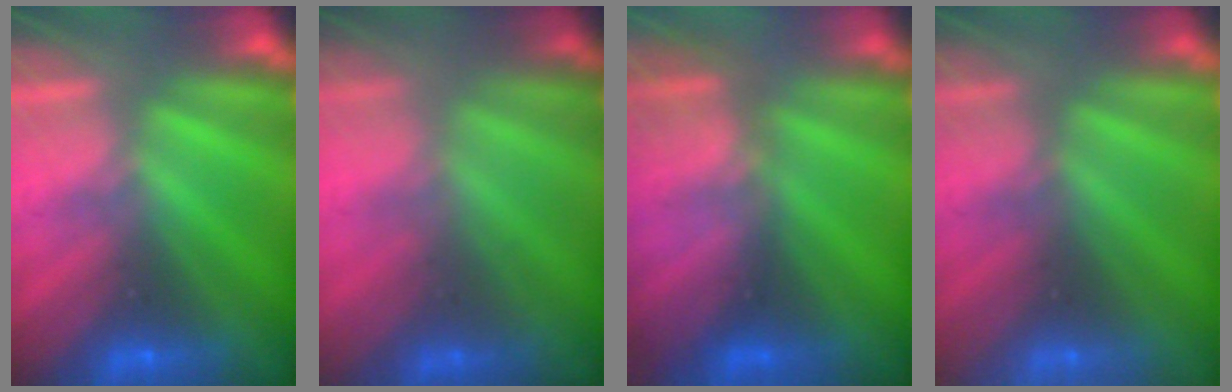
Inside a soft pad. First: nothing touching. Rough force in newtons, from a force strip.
{"total": 1.6}
{"total": 2.8}
{"total": 3.0}